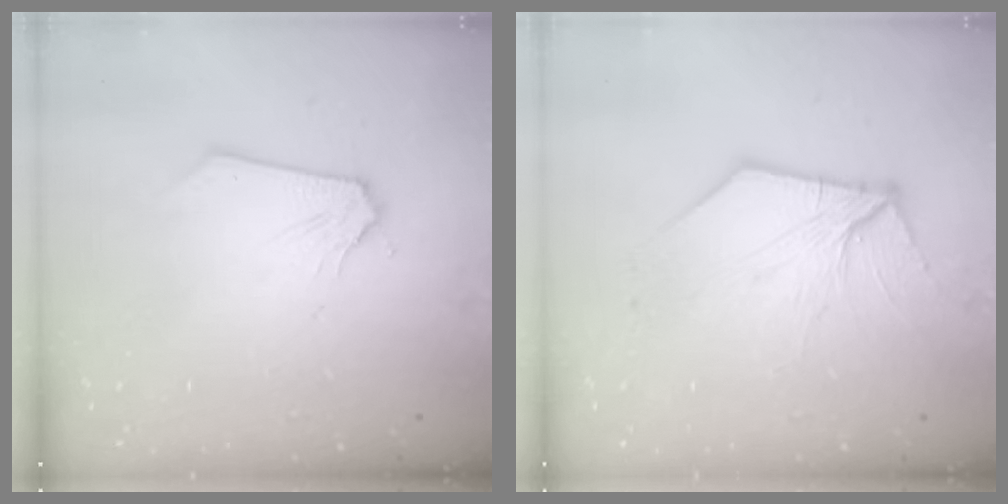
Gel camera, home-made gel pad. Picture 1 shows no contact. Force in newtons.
{"total": 8.3, "press": 8.3, "slide": 1.1}